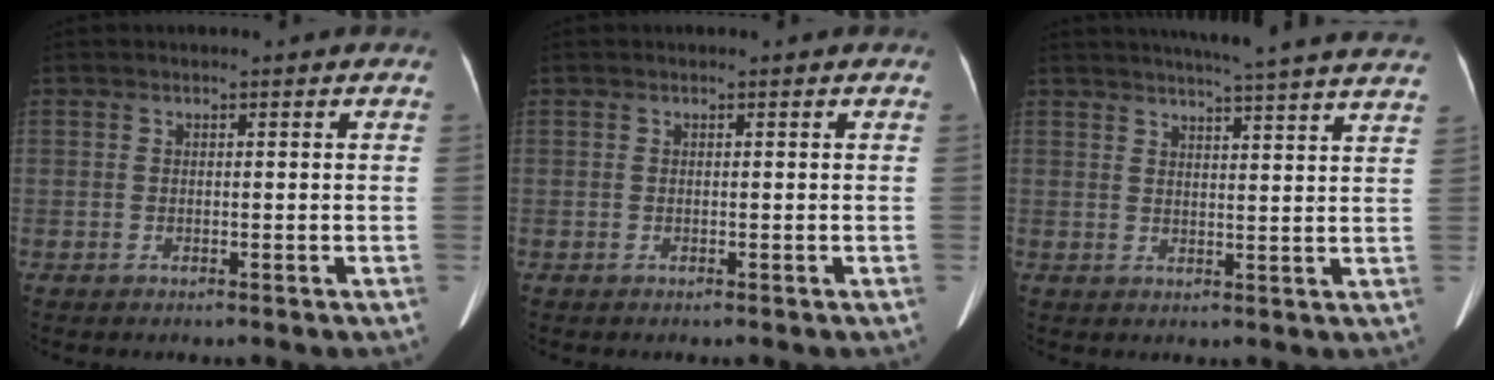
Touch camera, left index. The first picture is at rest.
{"total": 0.0}
{"total": 19.7, "force": [17.9, -0.2, 8.3], "torque": [-0.122, -0.020, 0.213]}